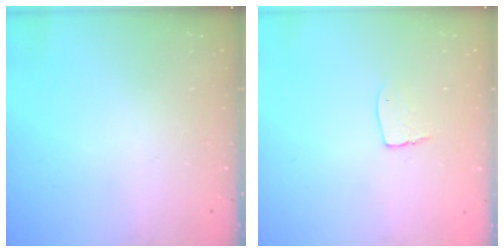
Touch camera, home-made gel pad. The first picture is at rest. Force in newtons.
{"total": 5.6, "press": 5.6, "slide": 0.4}